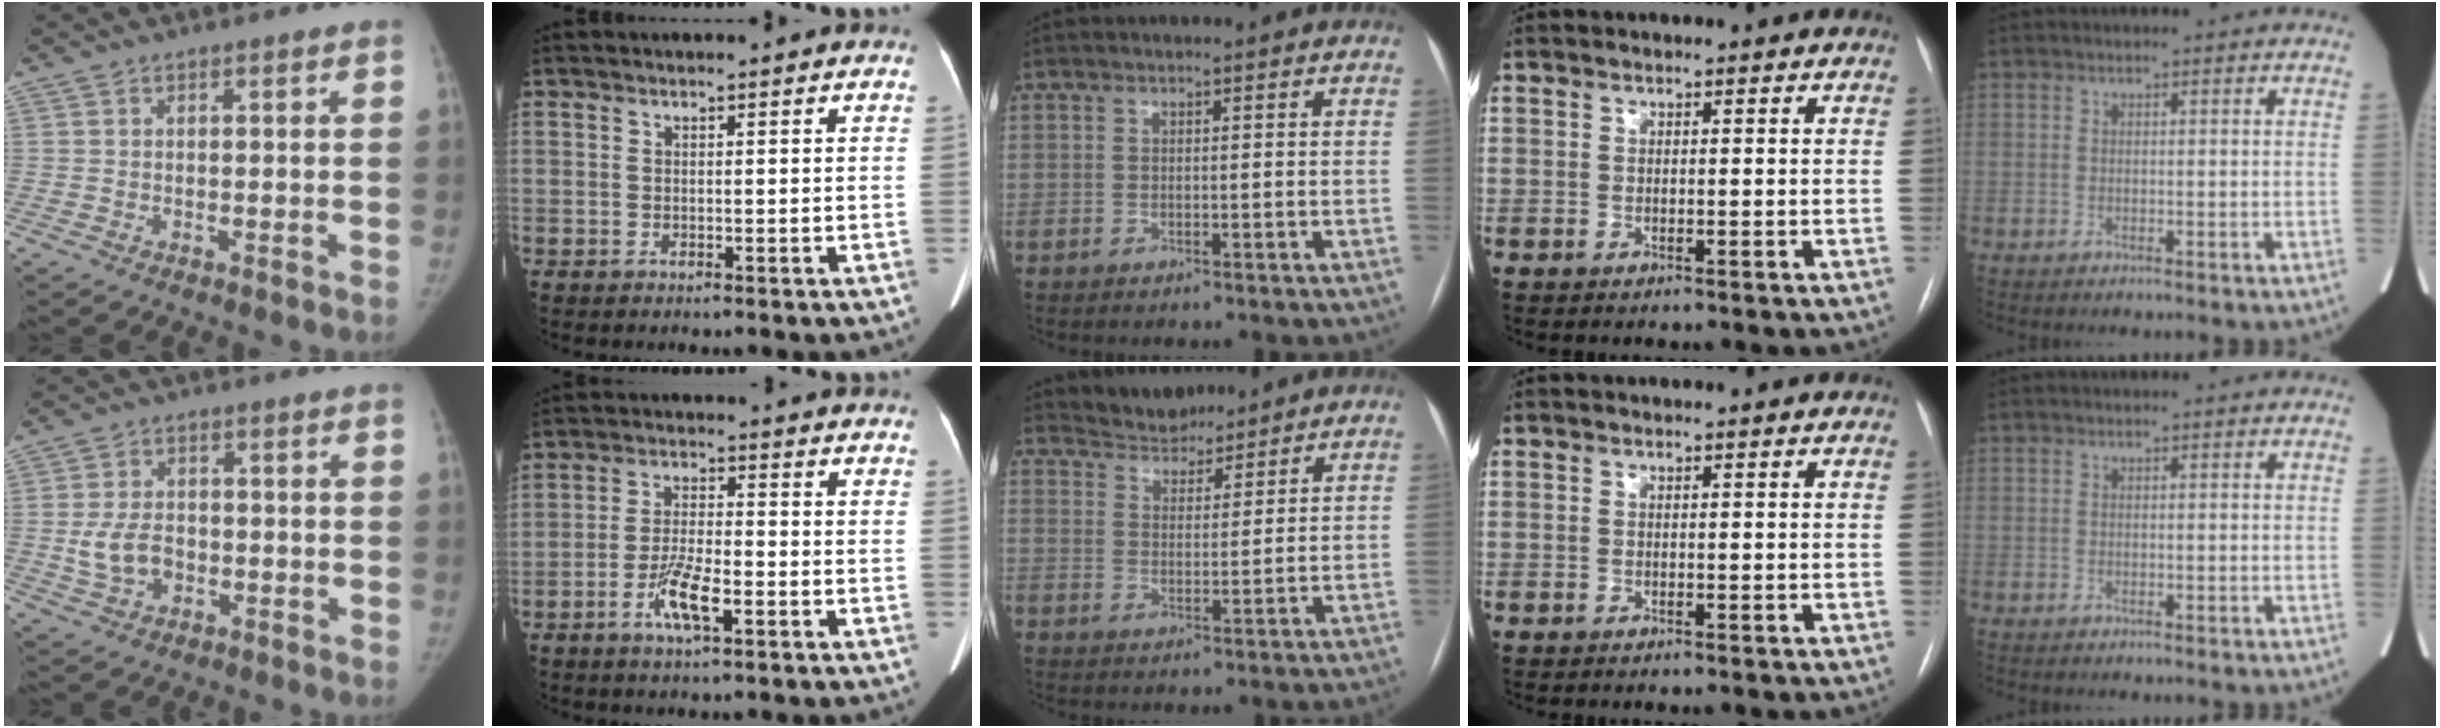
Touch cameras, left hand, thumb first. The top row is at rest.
{"thumb": {"total": 6.7, "force": [-1.2, 4.8, 4.5], "torque": [-0.079, 0.011, -0.019]}, "index": {"total": 6.4, "force": [-3.1, 1.2, 5.4], "torque": [-0.109, -0.003, -0.061]}, "middle": {"total": 5.6, "force": [5.3, 1.6, 0.0], "torque": [-0.006, 0.014, 0.094]}}